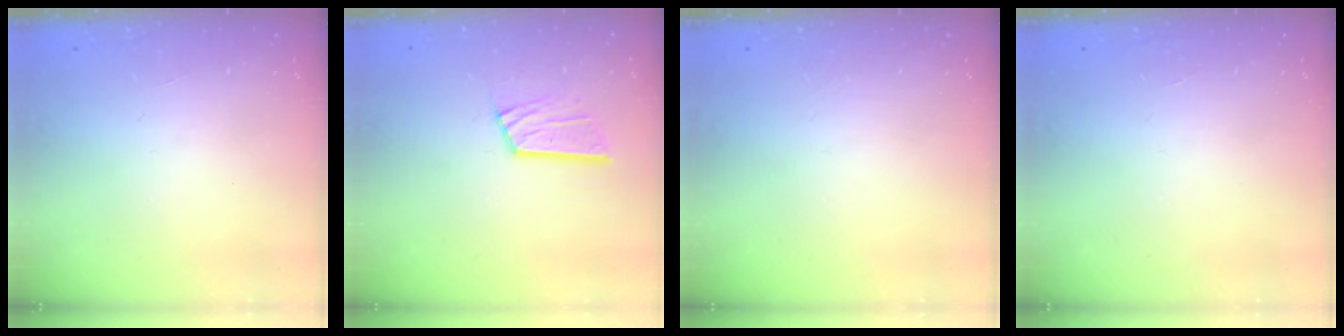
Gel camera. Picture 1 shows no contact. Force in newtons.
{"total": 11.9, "press": 11.9, "slide": 1.2}
{"total": 0.0}
{"total": 0.0}